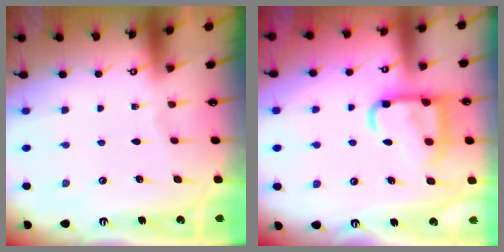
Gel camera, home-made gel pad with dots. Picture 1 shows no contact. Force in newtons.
{"total": 13.9, "press": 13.9, "slide": 1.4}